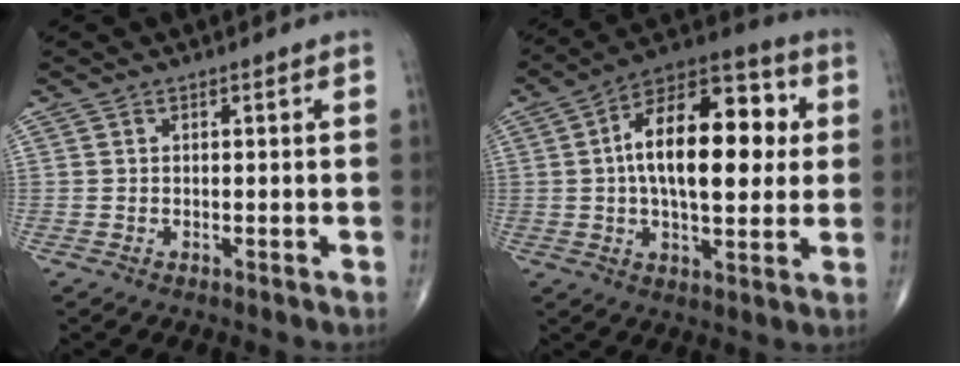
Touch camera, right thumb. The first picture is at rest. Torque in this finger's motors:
{"motor_torque": [0.19, 1.30, 1.23, 0.50, 0.44]}